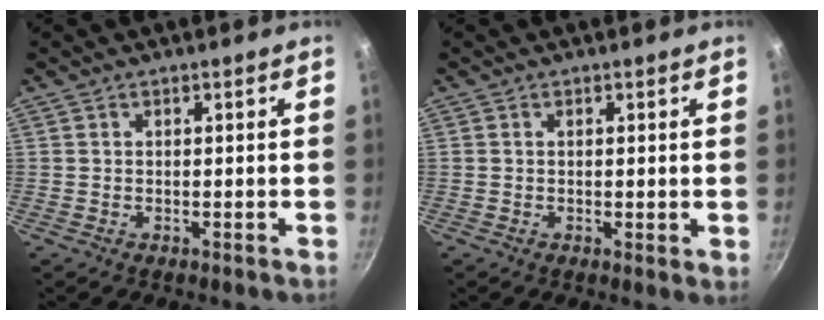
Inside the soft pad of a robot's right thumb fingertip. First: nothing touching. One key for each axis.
{"total": 1.5, "fx": 0.2, "fy": 0.5, "fz": 1.3, "tx": -0.018, "ty": -0.003, "tz": 0.000}